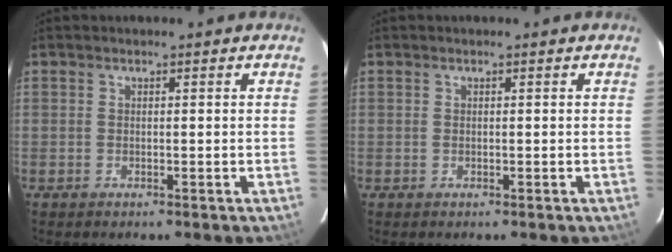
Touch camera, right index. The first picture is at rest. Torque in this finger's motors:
{"motor_torque": [0.00, 0.00, 0.01, 0.00]}